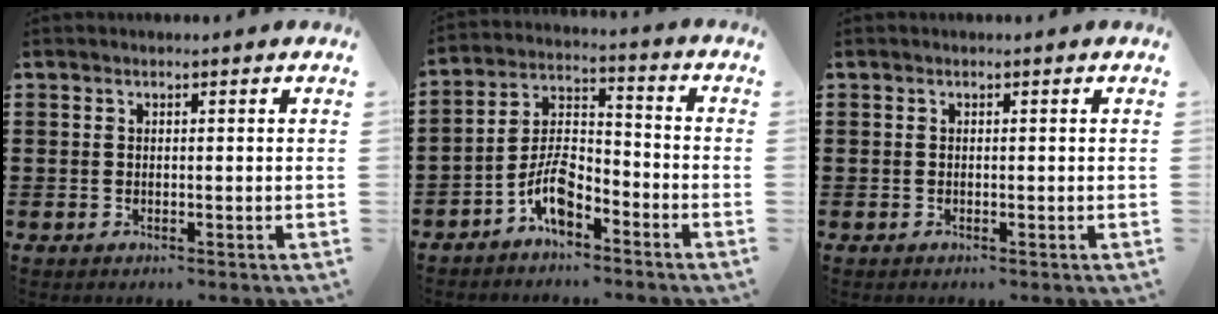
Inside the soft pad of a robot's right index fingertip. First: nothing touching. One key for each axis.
{"total": 7.2, "fx": -4.6, "fy": 3.0, "fz": 4.6, "tx": -0.105, "ty": 0.006, "tz": -0.092}
{"total": 0.0}